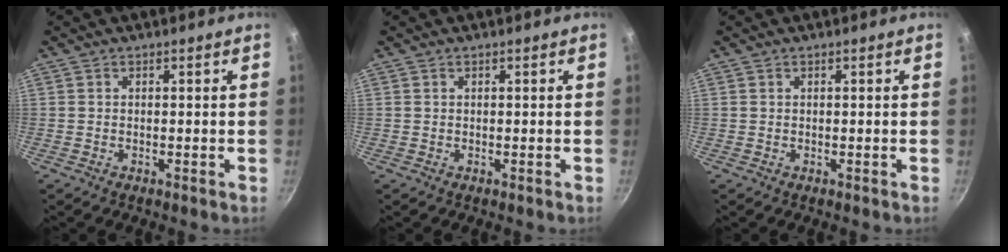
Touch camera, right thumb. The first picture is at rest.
{"total": 0.0}
{"total": 0.0}